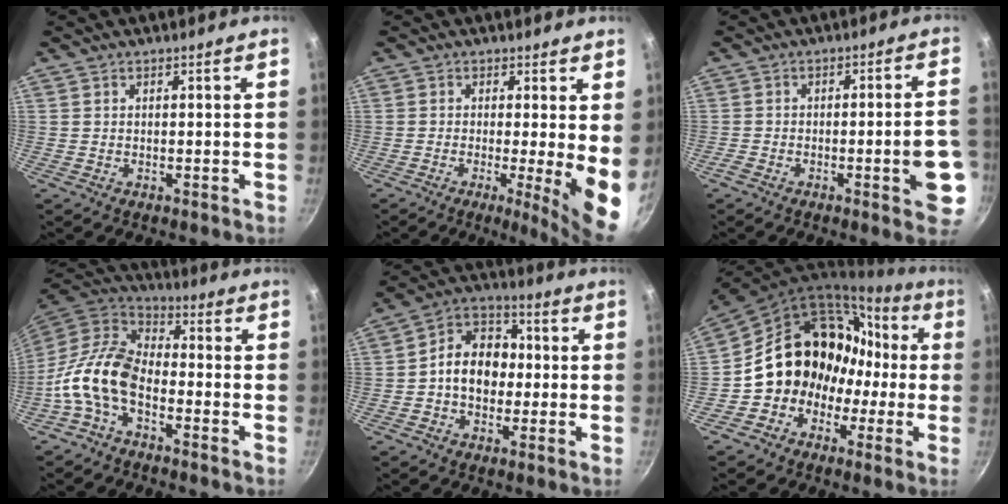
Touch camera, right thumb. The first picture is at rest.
{"total": 8.6, "force": [-0.7, 1.4, 8.5], "torque": [-0.106, -0.018, -0.010]}
{"total": 9.0, "force": [-3.1, 2.3, 8.2], "torque": [-0.096, 0.023, -0.039]}
{"total": 12.8, "force": [-4.4, 7.5, 9.4], "torque": [-0.169, 0.048, -0.104]}
{"total": 11.6, "force": [-0.5, 8.9, 7.4], "torque": [-0.073, 0.032, -0.027]}
{"total": 18.5, "force": [-1.5, 15.8, 9.4], "torque": [-0.098, 0.081, -0.020]}